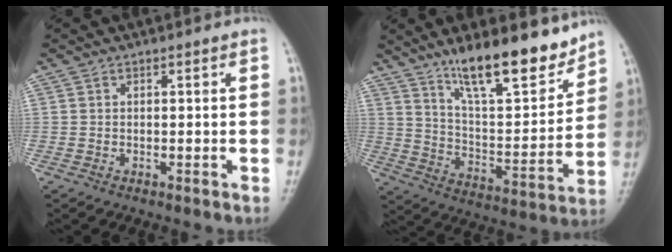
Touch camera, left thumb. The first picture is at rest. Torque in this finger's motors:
{"motor_torque": [3.96, 1.05, 1.30, -0.87, 0.27]}